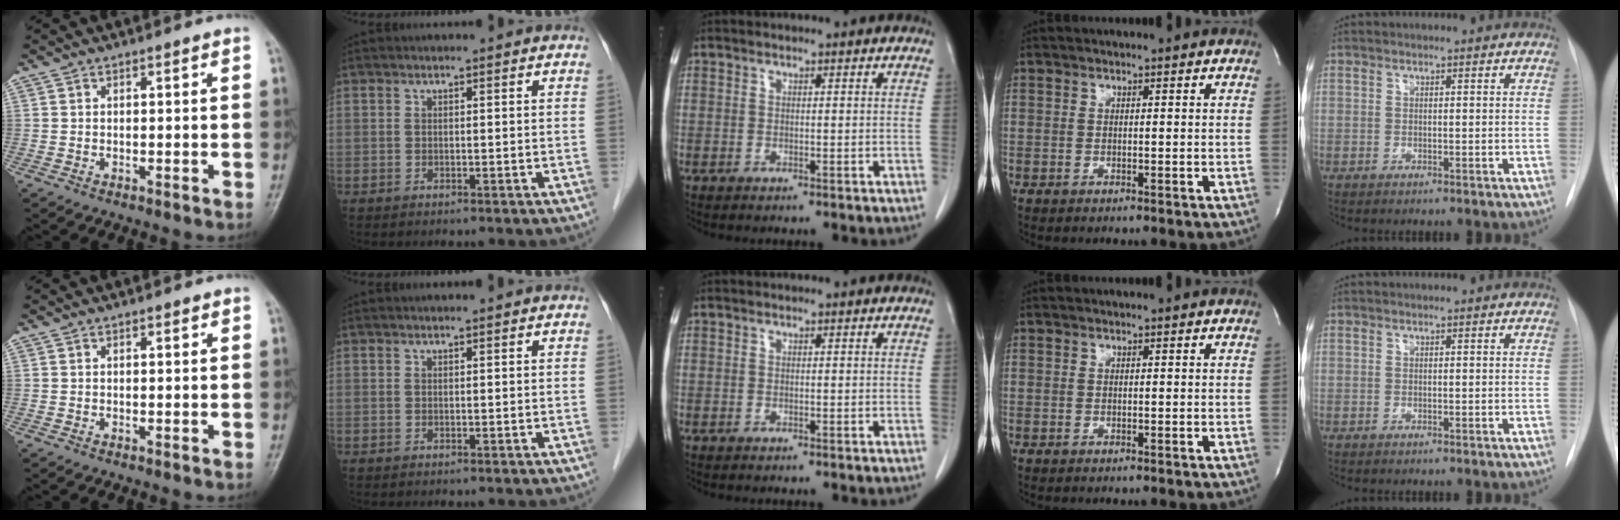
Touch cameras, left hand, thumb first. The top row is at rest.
{"thumb": {"total": 0.8, "force": [0.5, 0.3, 0.5], "torque": [-0.006, -0.001, 0.007]}, "index": {"total": 1.1, "force": [1.0, -0.1, 0.5], "torque": [-0.004, 0.014, 0.020]}}